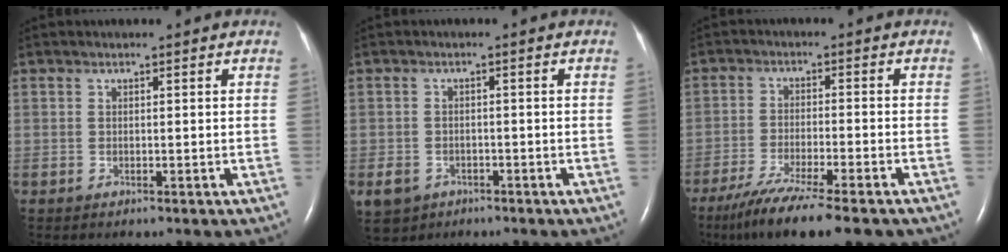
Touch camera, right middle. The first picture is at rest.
{"total": 7.7, "force": [-4.1, 6.2, 2.1], "torque": [-0.063, 0.000, -0.060]}
{"total": 13.5, "force": [-10.4, 1.3, 8.5], "torque": [-0.145, -0.038, -0.167]}